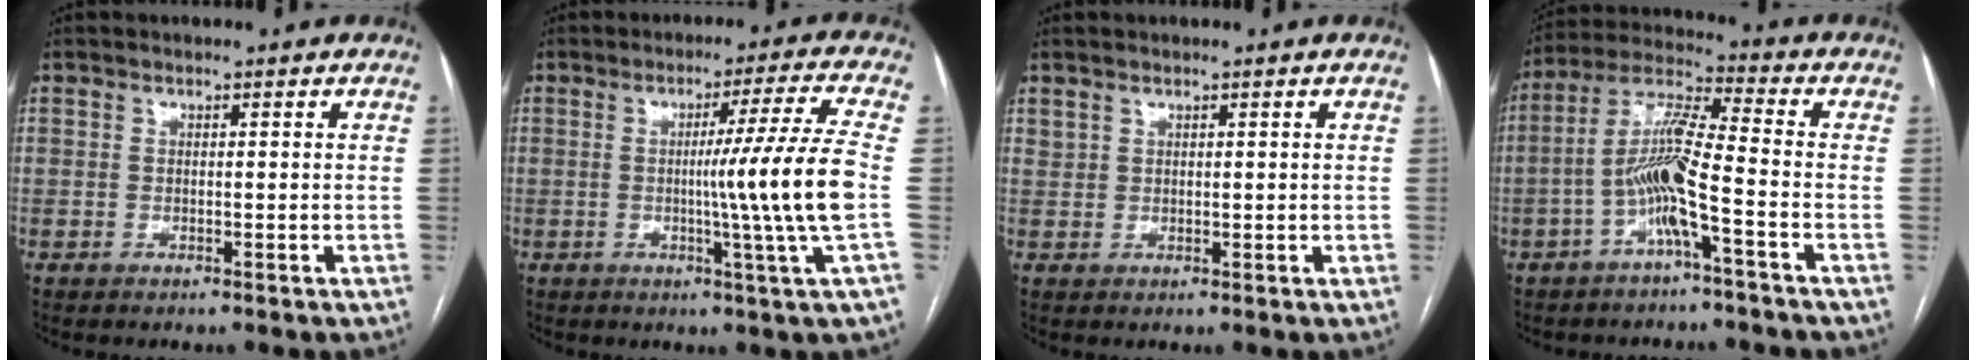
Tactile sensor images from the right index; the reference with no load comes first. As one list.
[{"total": 11.3, "force": [-1.1, -3.3, 10.8], "torque": [-0.167, -0.016, -0.012]}, {"total": 1.4, "force": [1.3, 0.6, 0.3], "torque": [-0.002, 0.000, 0.025]}, {"total": 9.3, "force": [-3.2, 0.0, 8.8], "torque": [-0.179, 0.017, -0.066]}]